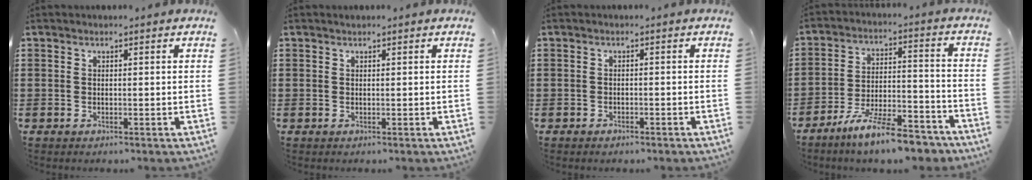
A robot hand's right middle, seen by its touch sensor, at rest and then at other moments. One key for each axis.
{"total": 0.0}
{"total": 0.7, "fx": -0.7, "fy": 0.2, "fz": 0.1, "tx": -0.004, "ty": 0.000, "tz": -0.015}
{"total": 10.7, "fx": -9.1, "fy": 1.2, "fz": 5.4, "tx": -0.095, "ty": 0.022, "tz": -0.175}